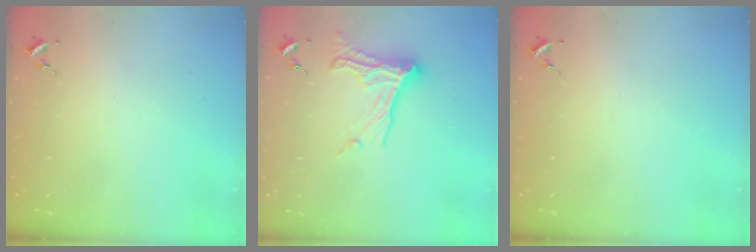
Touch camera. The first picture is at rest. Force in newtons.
{"total": 14.8, "press": 14.7, "slide": 1.3}
{"total": 0.0}